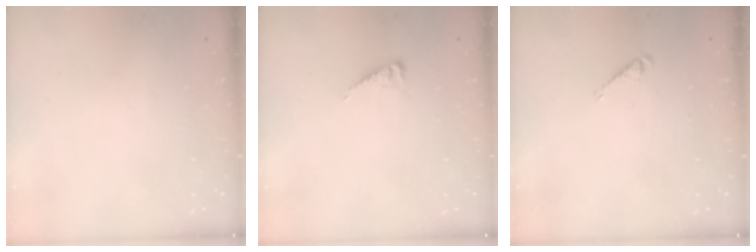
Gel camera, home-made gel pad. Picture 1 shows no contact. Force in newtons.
{"total": 2.9, "press": 2.9, "slide": 0.4}
{"total": 2.8, "press": 2.8, "slide": 0.4}